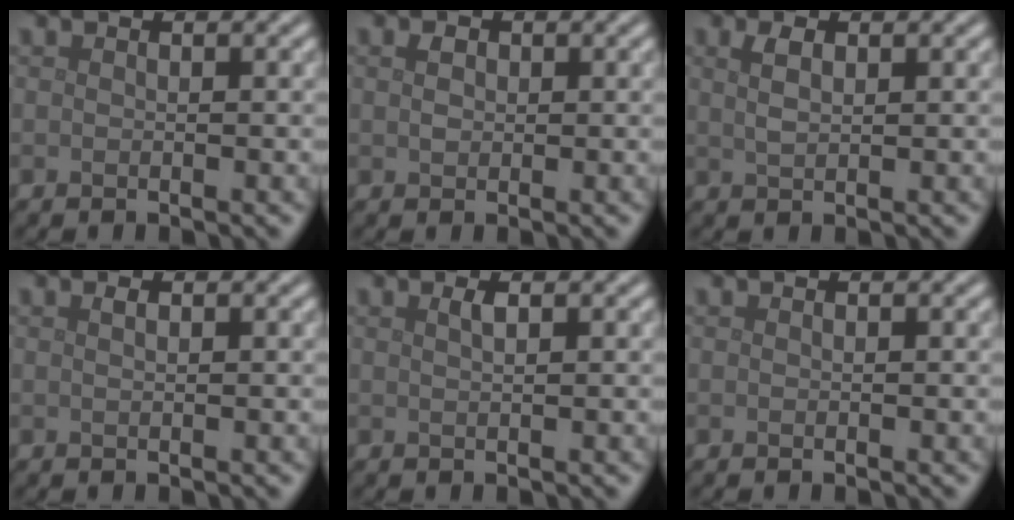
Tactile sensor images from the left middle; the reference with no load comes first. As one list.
[{"total": 1.2, "force": [0.3, 1.0, 0.6], "torque": [-0.012, 0.001, 0.005]}, {"total": 1.7, "force": [0.8, 0.8, 1.3], "torque": [-0.030, 0.001, 0.018]}, {"total": 0.6, "force": [0.3, 0.2, 0.5], "torque": [-0.011, 0.001, 0.005]}, {"total": 1.1, "force": [0.5, 0.3, 0.9], "torque": [-0.013, 0.002, 0.007]}, {"total": 0.0}]